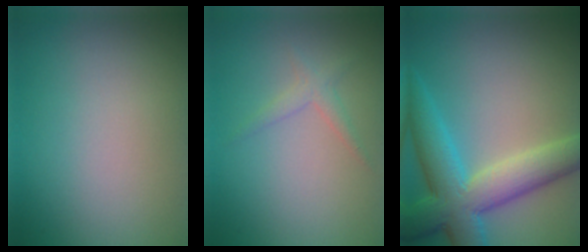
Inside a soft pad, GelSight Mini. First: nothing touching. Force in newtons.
{"total": 1.3, "press": 1.3, "slide": 0.1}
{"total": 8.2, "press": 8.1, "slide": 0.6}